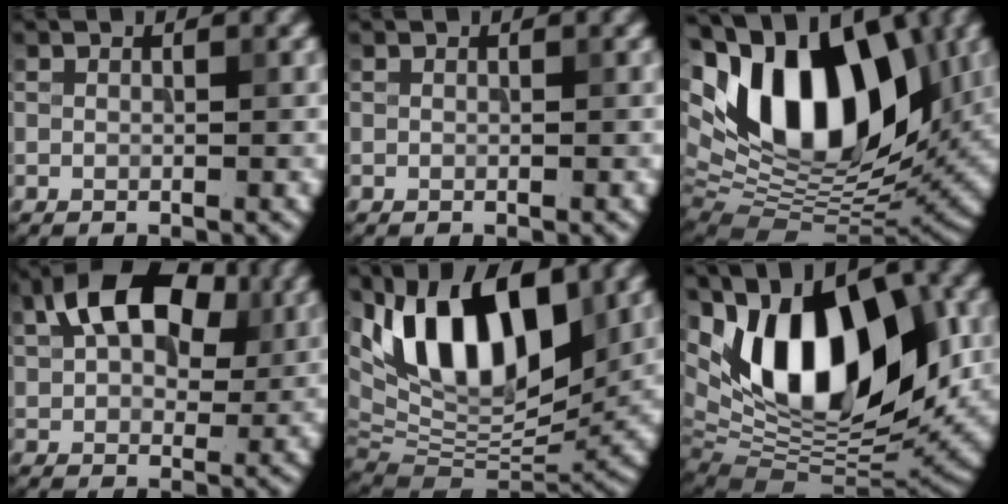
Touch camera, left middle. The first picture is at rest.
{"total": 0.0}
{"total": 17.3, "force": [5.1, 9.9, 13.2], "torque": [-0.215, 0.026, 0.075]}
{"total": 10.6, "force": [4.1, 6.6, 7.2], "torque": [-0.131, 0.027, 0.049]}
{"total": 14.2, "force": [6.0, 6.9, 10.9], "torque": [-0.177, 0.020, 0.097]}
{"total": 15.7, "force": [4.0, 8.7, 12.5], "torque": [-0.189, 0.004, 0.059]}